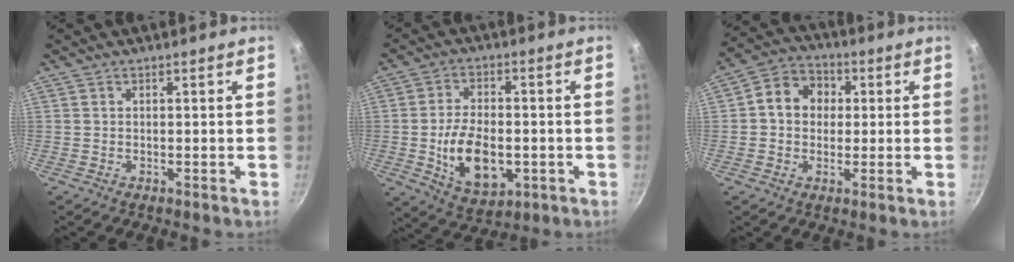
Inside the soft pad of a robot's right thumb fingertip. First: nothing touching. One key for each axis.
{"total": 13.0, "fx": -2.5, "fy": 7.7, "fz": 10.2, "tx": -0.159, "ty": 0.004, "tz": -0.031}
{"total": 8.8, "fx": 1.1, "fy": 7.5, "fz": 4.5, "tx": -0.045, "ty": 0.018, "tz": 0.000}